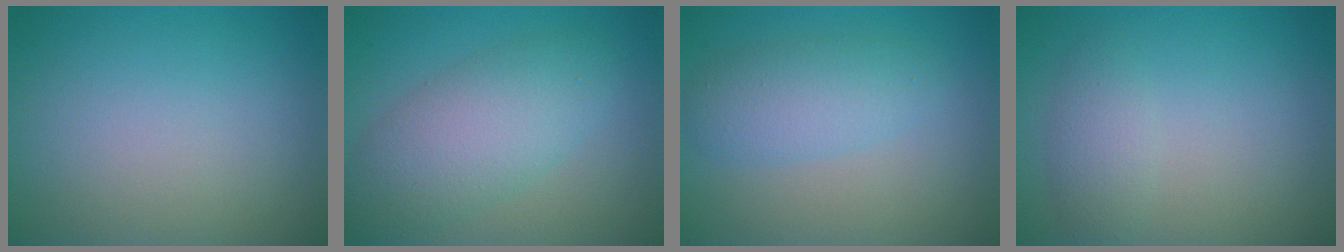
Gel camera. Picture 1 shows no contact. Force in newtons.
{"total": 6.0, "press": 6.0, "slide": 0.3}
{"total": 3.5, "press": 3.5, "slide": 0.2}
{"total": 2.0, "press": 2.0, "slide": 0.0}